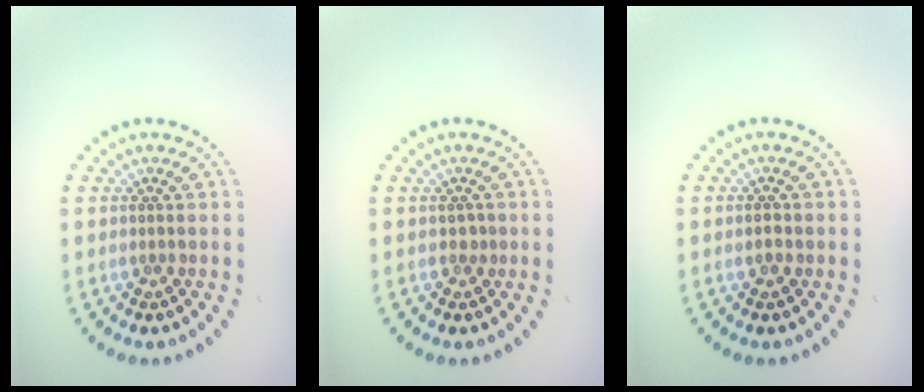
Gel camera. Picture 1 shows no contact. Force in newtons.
{"total": 0.6, "press": 0.5, "slide": 0.3}
{"total": 1.1, "press": 1.1, "slide": 0.1}